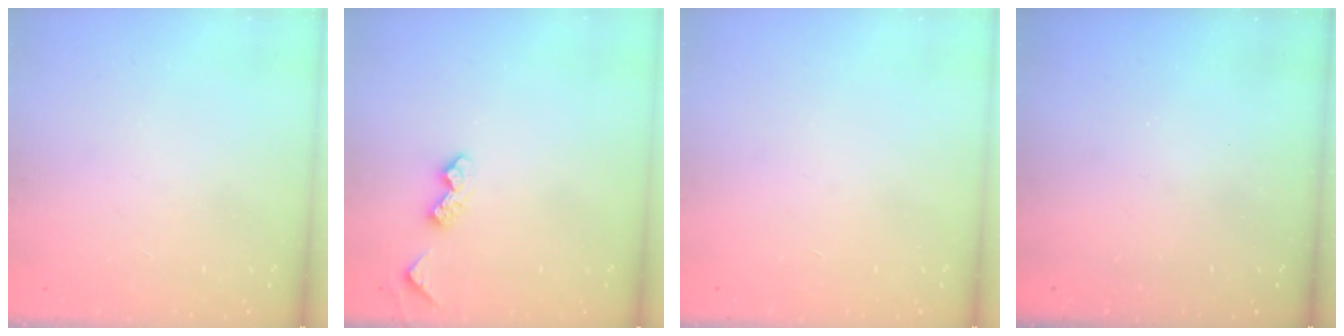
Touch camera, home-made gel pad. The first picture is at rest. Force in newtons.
{"total": 7.2, "press": 7.1, "slide": 0.7}
{"total": 0.0}
{"total": 0.0}